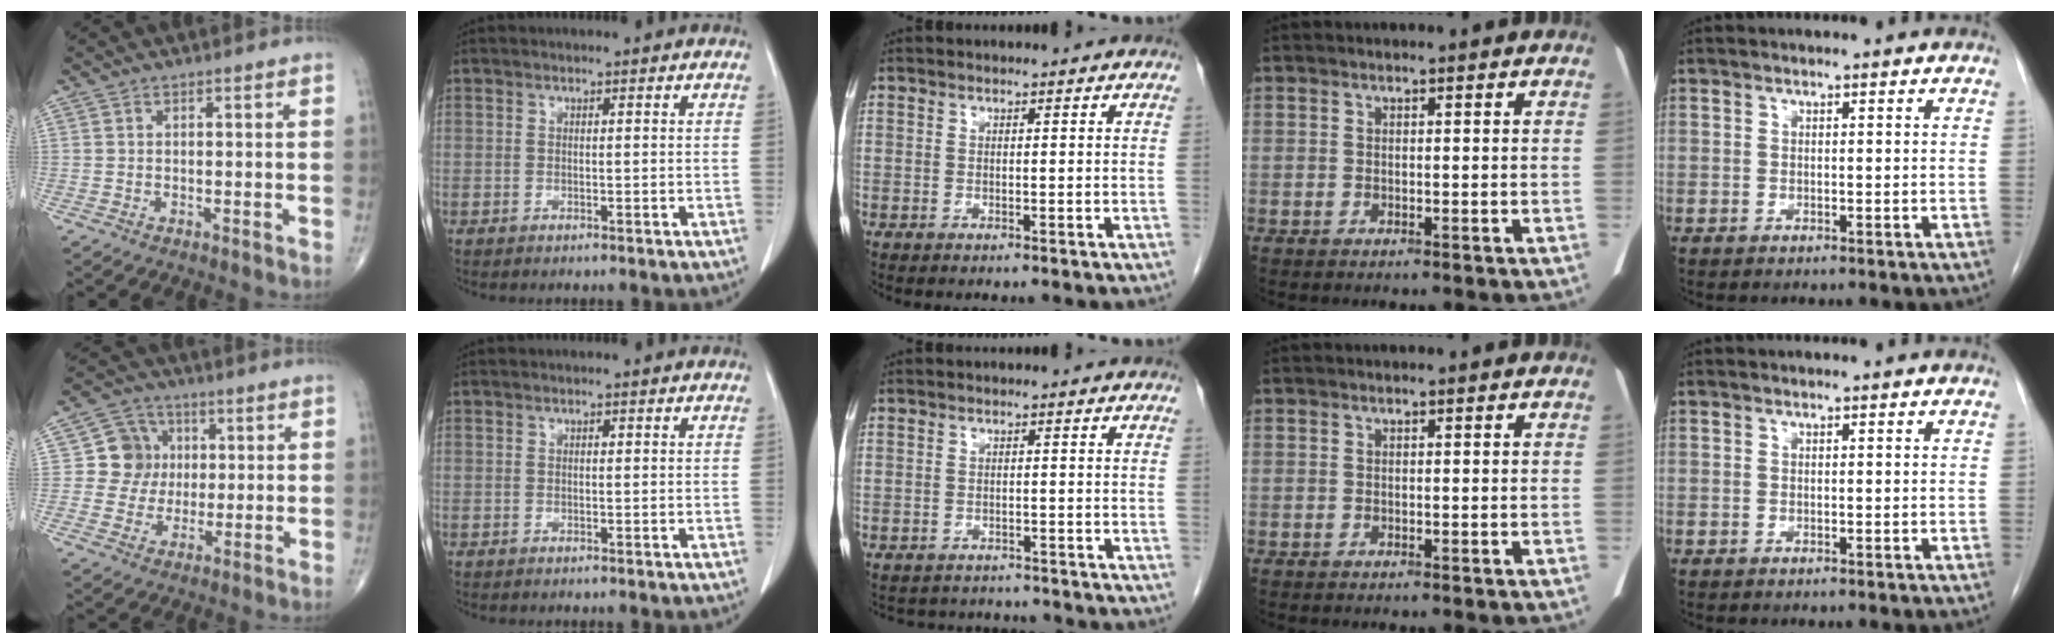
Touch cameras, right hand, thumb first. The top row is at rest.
{"thumb": {"total": 8.2, "force": [1.1, 7.8, 2.2], "torque": [0.006, 0.009, 0.014]}, "middle": {"total": 6.3, "force": [-6.0, 1.9, 0.4], "torque": [-0.003, 0.012, -0.078]}}